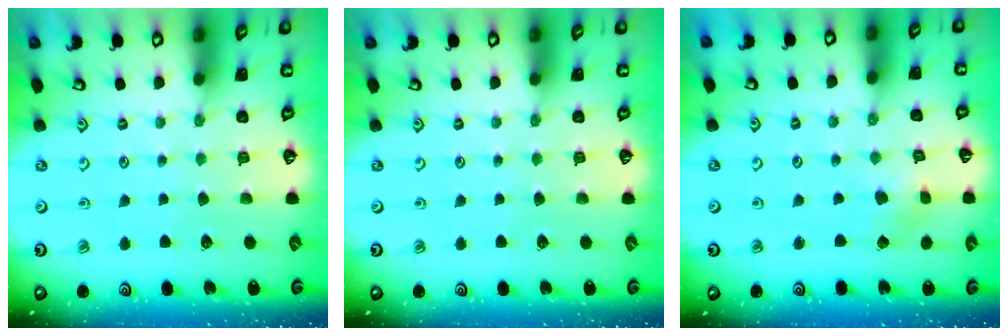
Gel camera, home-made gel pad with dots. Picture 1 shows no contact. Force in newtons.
{"total": 0.0}
{"total": 2.8, "press": 2.8, "slide": 0.1}